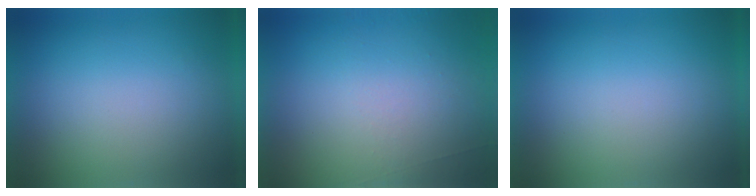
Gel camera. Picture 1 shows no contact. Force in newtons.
{"total": 6.8}
{"total": 0.0}